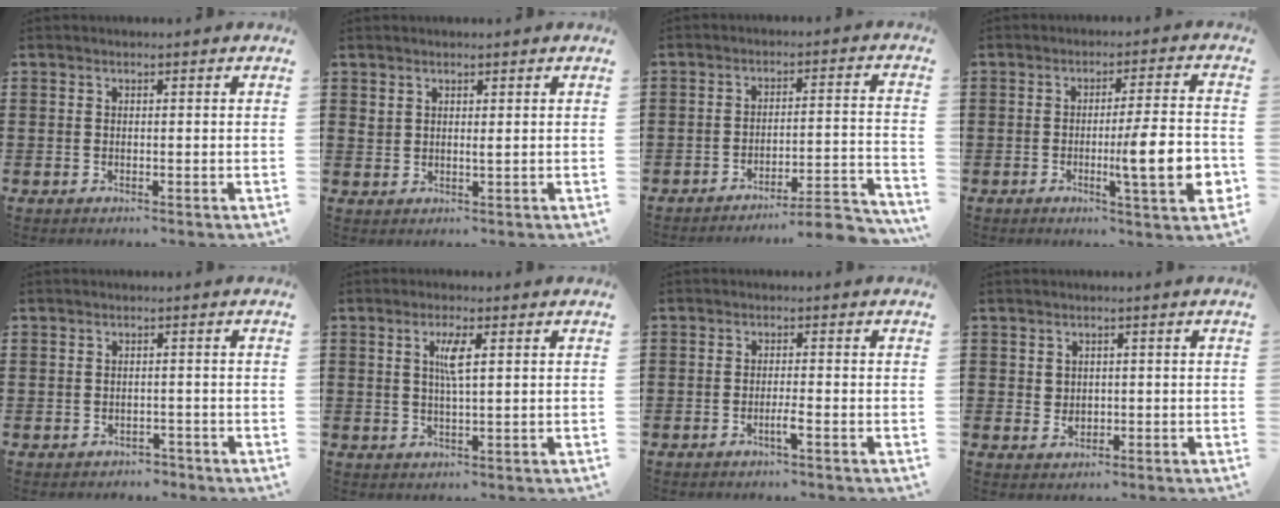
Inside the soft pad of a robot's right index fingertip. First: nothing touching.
{"total": 1.3, "force": [1.0, 0.4, 0.6], "torque": [-0.014, 0.003, 0.019]}
{"total": 5.5, "force": [-5.0, -0.2, 2.4], "torque": [-0.037, -0.014, -0.099]}
{"total": 10.4, "force": [-2.2, 1.2, 10.1], "torque": [-0.150, -0.011, -0.037]}
{"total": 1.2, "force": [-1.0, 0.6, -0.1], "torque": [-0.003, 0.003, -0.023]}
{"total": 3.4, "force": [1.1, 0.4, 3.2], "torque": [-0.066, 0.005, 0.015]}
{"total": 2.1, "force": [-1.2, -0.1, 1.8], "torque": [-0.030, -0.001, -0.022]}
{"total": 1.5, "force": [0.6, 1.3, 0.4], "torque": [-0.011, 0.008, 0.010]}